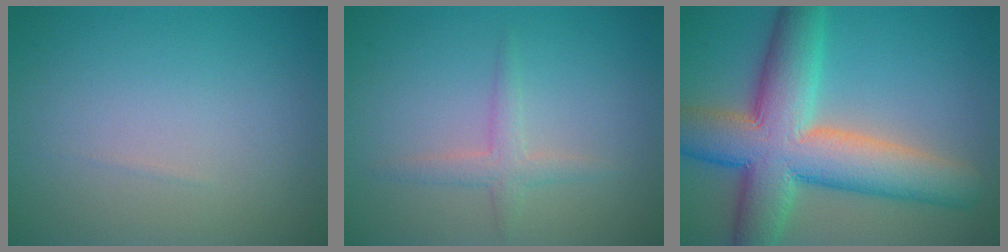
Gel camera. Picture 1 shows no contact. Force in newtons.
{"total": 1.9, "press": 1.9, "slide": 0.1}
{"total": 11.8, "press": 11.8, "slide": 0.9}